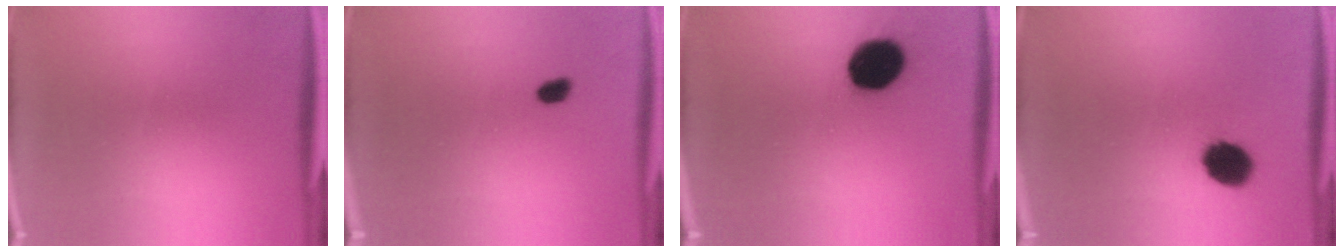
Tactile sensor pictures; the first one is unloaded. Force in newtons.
{"total": 1.4}
{"total": 15.0}
{"total": 8.6}